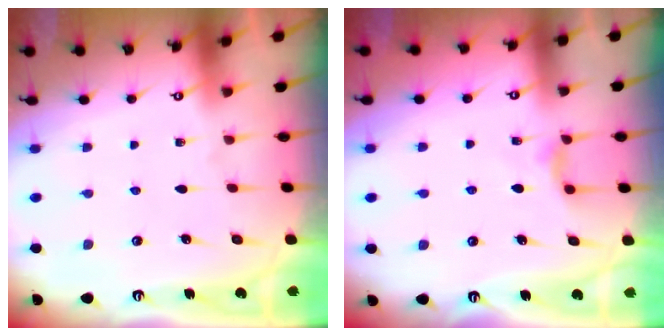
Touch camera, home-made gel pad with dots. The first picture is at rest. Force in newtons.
{"total": 3.8, "press": 3.8, "slide": 0.6}